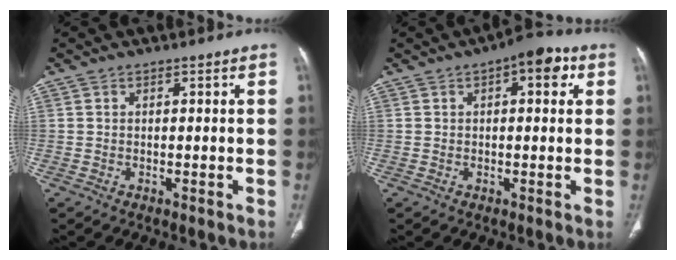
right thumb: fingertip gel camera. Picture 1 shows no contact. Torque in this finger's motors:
{"motor_torque": [0.56, 0.59, 0.13, -0.15, 0.00]}